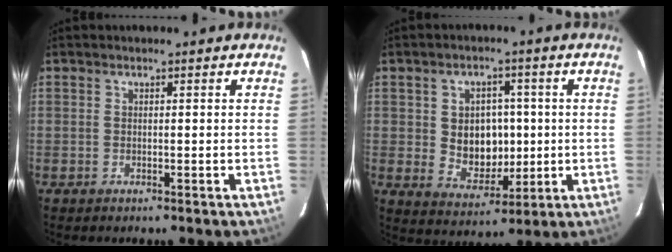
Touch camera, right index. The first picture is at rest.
{"total": 8.9, "force": [0.2, 7.2, 5.2], "torque": [-0.100, 0.005, 0.023]}